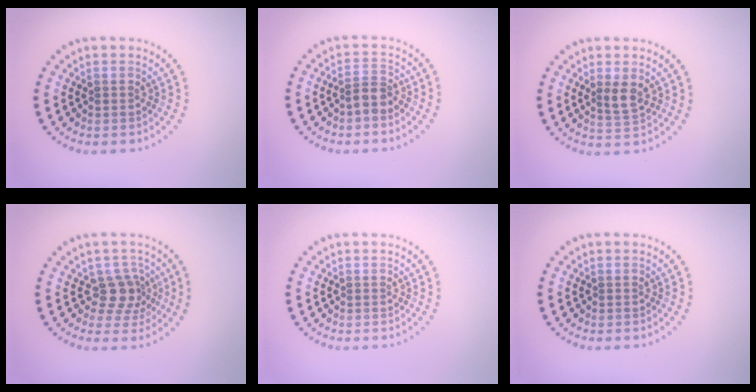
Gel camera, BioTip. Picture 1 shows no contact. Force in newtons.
{"total": 1.8, "press": 1.4, "slide": 1.2}
{"total": 2.0, "press": 1.8, "slide": 0.9}
{"total": 2.8, "press": 2.1, "slide": 1.9}
{"total": 0.0}
{"total": 0.0}